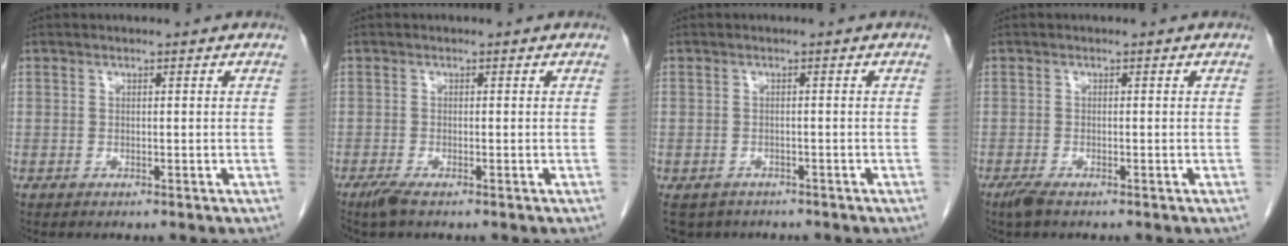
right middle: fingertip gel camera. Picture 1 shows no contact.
{"total": 1.9, "force": [-1.3, 0.2, 1.3], "torque": [-0.035, -0.007, -0.028]}
{"total": 5.5, "force": [-4.3, 3.3, 1.3], "torque": [-0.021, -0.002, -0.061]}
{"total": 1.9, "force": [-1.3, 0.4, 1.2], "torque": [-0.033, -0.006, -0.026]}